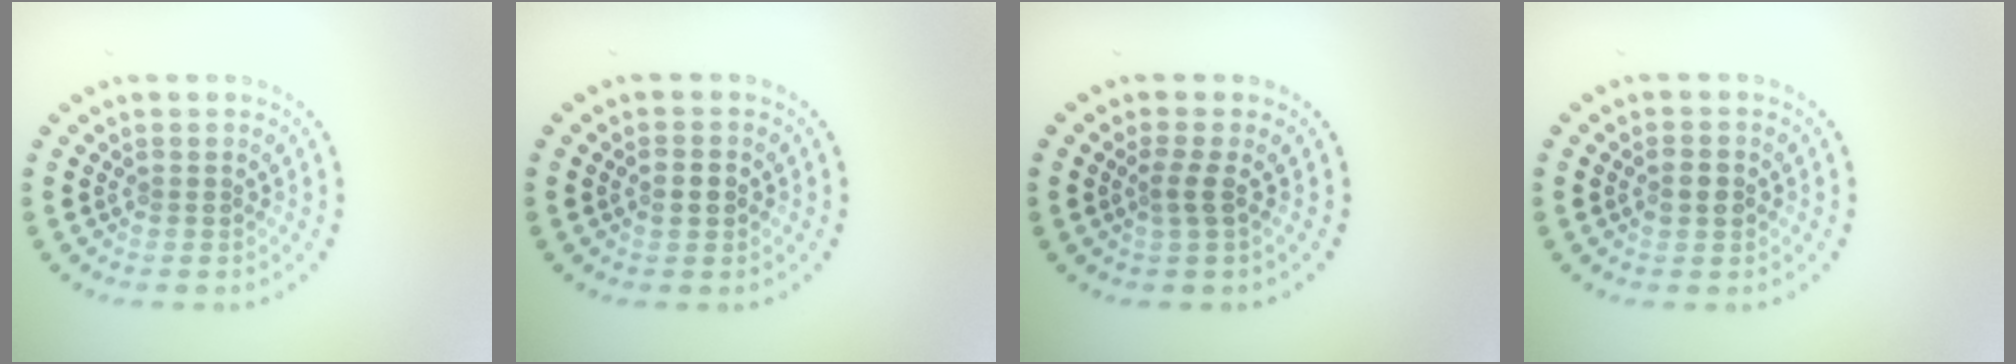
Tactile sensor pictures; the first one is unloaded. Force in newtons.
{"total": 1.3, "press": 1.3, "slide": 0.1}
{"total": 1.6, "press": 1.1, "slide": 1.1}
{"total": 1.5, "press": 1.5, "slide": 0.0}